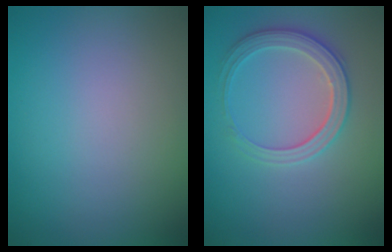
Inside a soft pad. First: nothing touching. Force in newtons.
{"total": 3.0, "press": 2.9, "slide": 0.2}